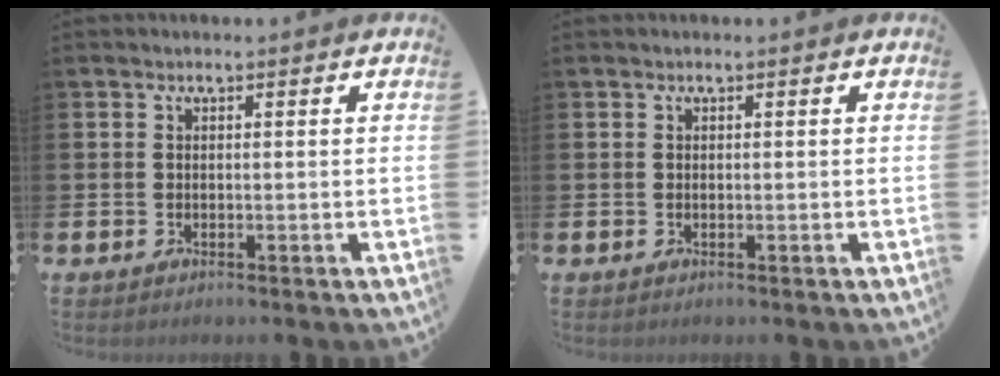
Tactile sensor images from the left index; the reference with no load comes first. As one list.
[{"total": 0.0}]